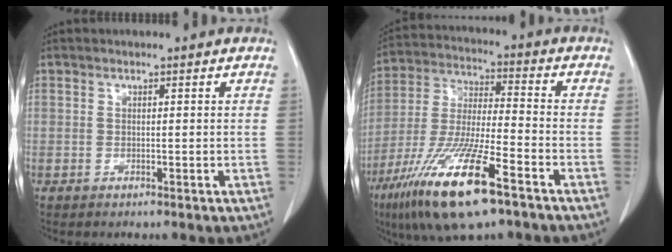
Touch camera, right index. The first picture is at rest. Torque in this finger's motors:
{"motor_torque": [1.27, -0.87, 1.05, 0.21]}